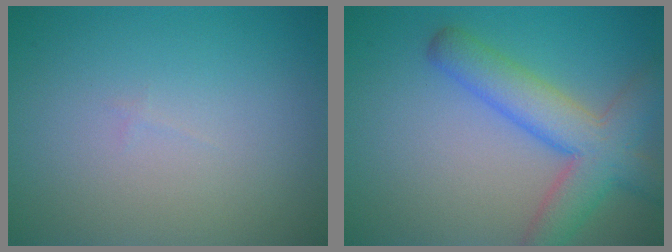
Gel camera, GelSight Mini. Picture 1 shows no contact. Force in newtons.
{"total": 6.5, "press": 6.4, "slide": 0.3}